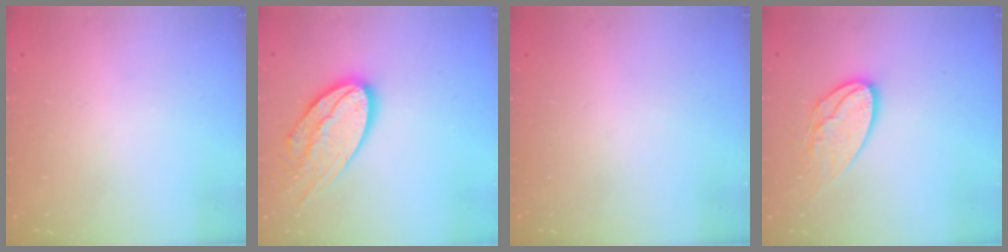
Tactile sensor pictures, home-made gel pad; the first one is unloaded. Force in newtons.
{"total": 18.4, "press": 18.3, "slide": 1.6}
{"total": 0.0}
{"total": 13.2, "press": 13.2, "slide": 1.1}